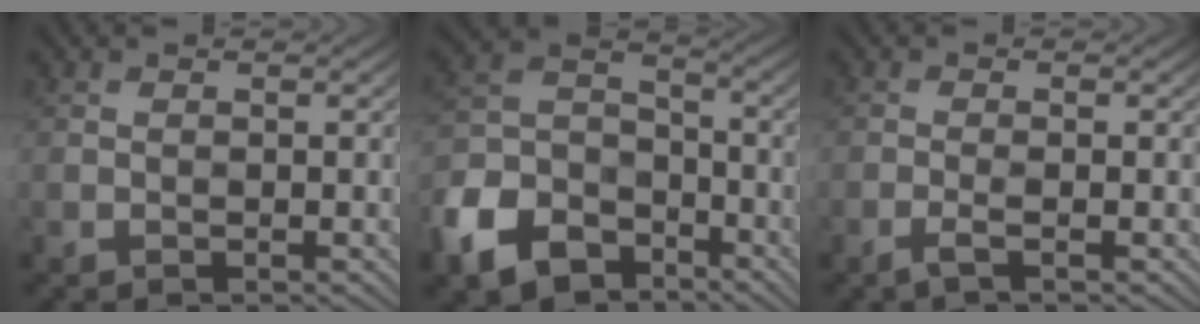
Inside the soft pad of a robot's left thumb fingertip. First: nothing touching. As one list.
[{"total": 11.7, "force": [-5.8, 8.0, 6.3], "torque": [-0.170, -0.023, -0.115]}, {"total": 1.3, "force": [0.2, 0.1, 1.3], "torque": [-0.019, 0.008, -0.009]}]